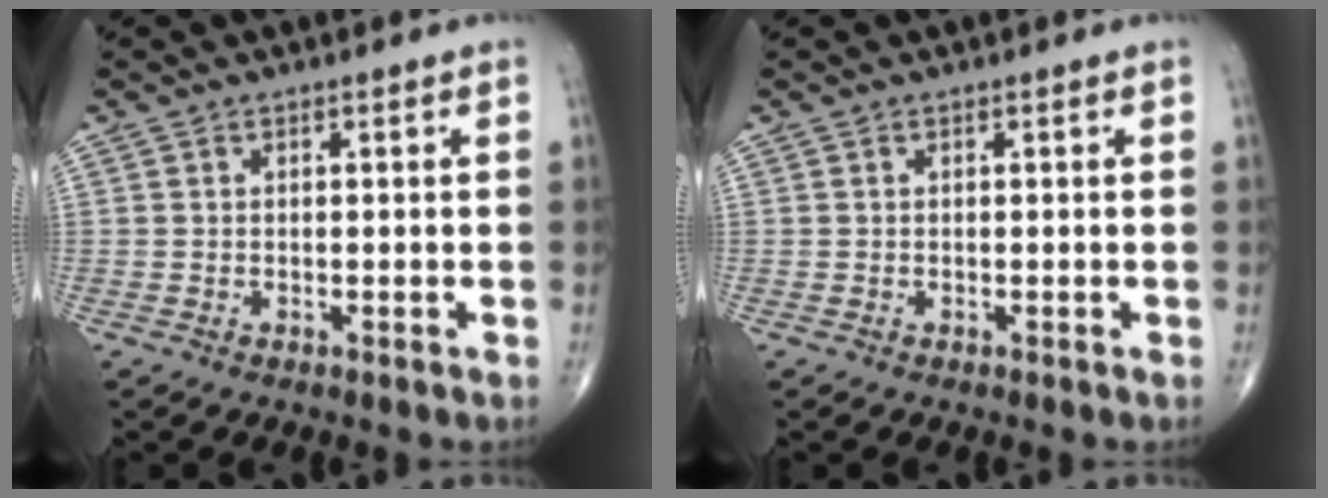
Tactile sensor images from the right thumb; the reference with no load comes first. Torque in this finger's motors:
{"motor_torque": [0.00, 0.00, 0.02, 0.02, 0.01]}